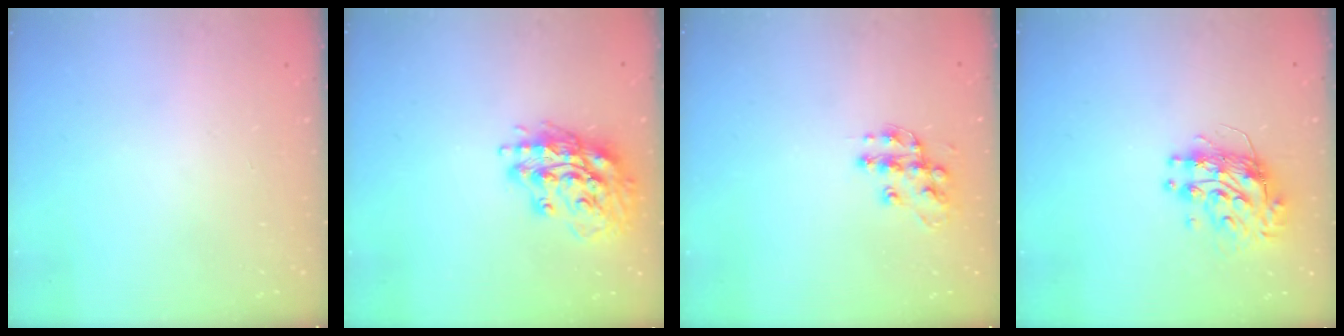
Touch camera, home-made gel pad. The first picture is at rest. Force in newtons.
{"total": 16.7, "press": 16.5, "slide": 2.3}
{"total": 11.8, "press": 11.8, "slide": 0.6}
{"total": 9.1, "press": 9.1, "slide": 0.8}